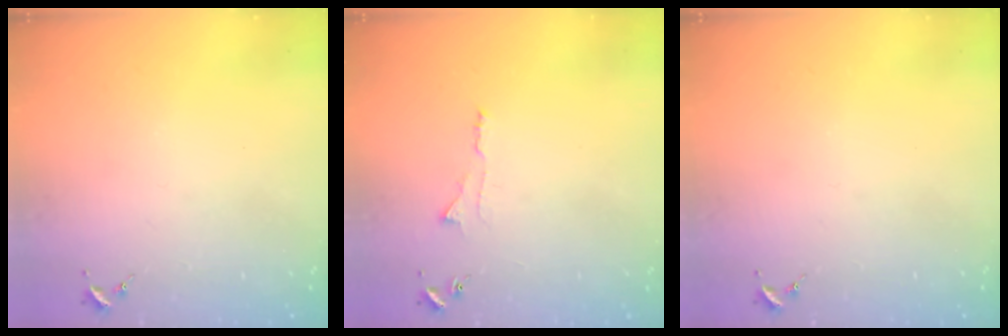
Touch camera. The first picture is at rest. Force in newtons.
{"total": 3.6, "press": 3.6, "slide": 0.6}
{"total": 0.0}